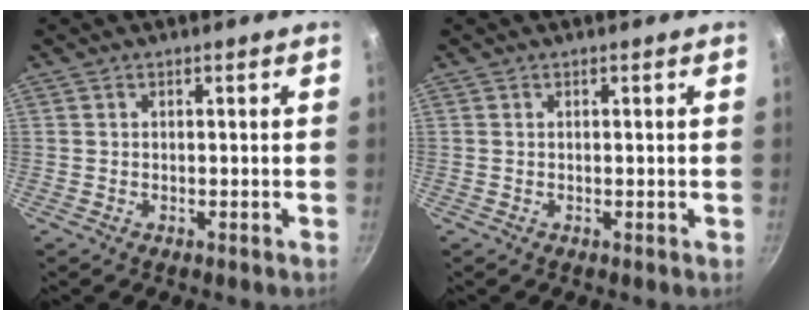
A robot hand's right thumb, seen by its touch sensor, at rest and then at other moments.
{"total": 0.0}